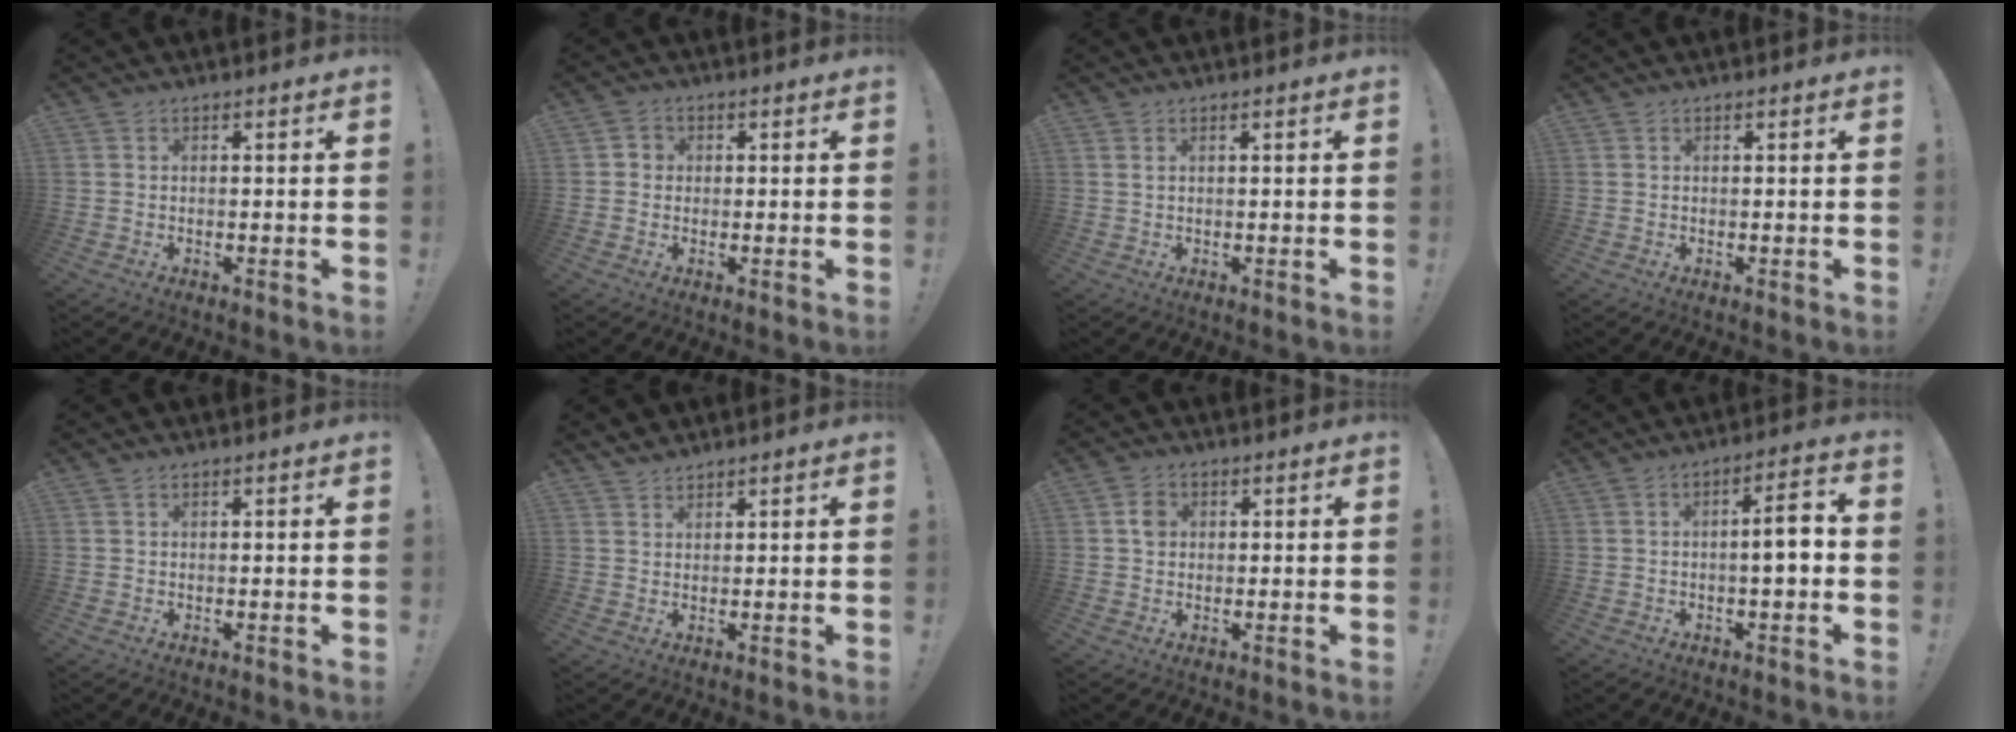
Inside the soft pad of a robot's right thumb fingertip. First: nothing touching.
{"total": 2.2, "force": [-0.5, 2.0, 0.6], "torque": [-0.012, 0.007, -0.009]}
{"total": 1.3, "force": [0.8, 0.4, 1.0], "torque": [-0.028, 0.004, 0.016]}
{"total": 0.0}
{"total": 0.0}
{"total": 2.5, "force": [2.3, 0.9, 0.4], "torque": [-0.003, -0.016, 0.042]}
{"total": 2.6, "force": [0.2, 2.3, 1.3], "torque": [-0.010, 0.000, -0.001]}
{"total": 6.2, "force": [-1.3, 1.1, 6.0], "torque": [-0.095, 0.010, -0.027]}